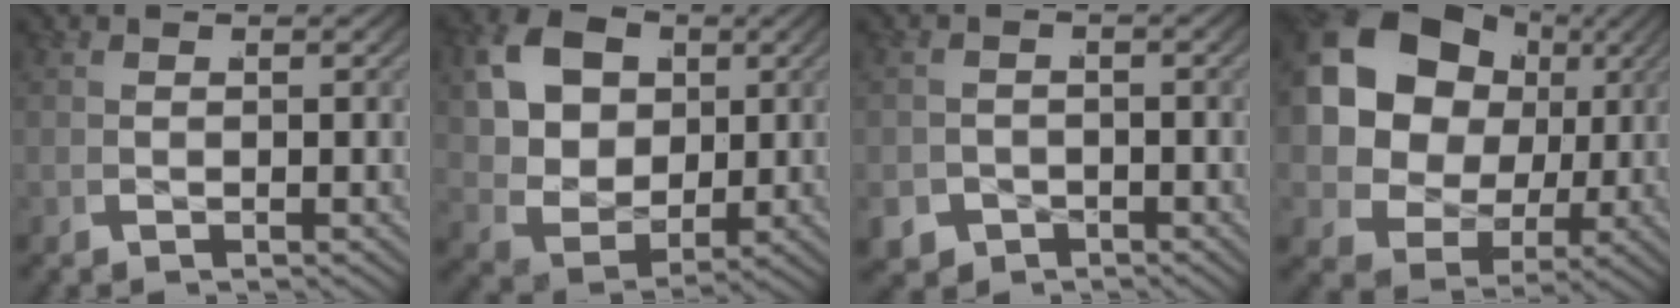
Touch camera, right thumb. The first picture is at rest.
{"total": 12.7, "force": [1.2, 9.8, 8.0], "torque": [-0.185, -0.032, 0.025]}
{"total": 4.6, "force": [-3.0, 3.4, 1.2], "torque": [-0.033, -0.029, -0.037]}
{"total": 16.7, "force": [1.6, 12.6, 10.9], "torque": [-0.253, -0.033, 0.029]}